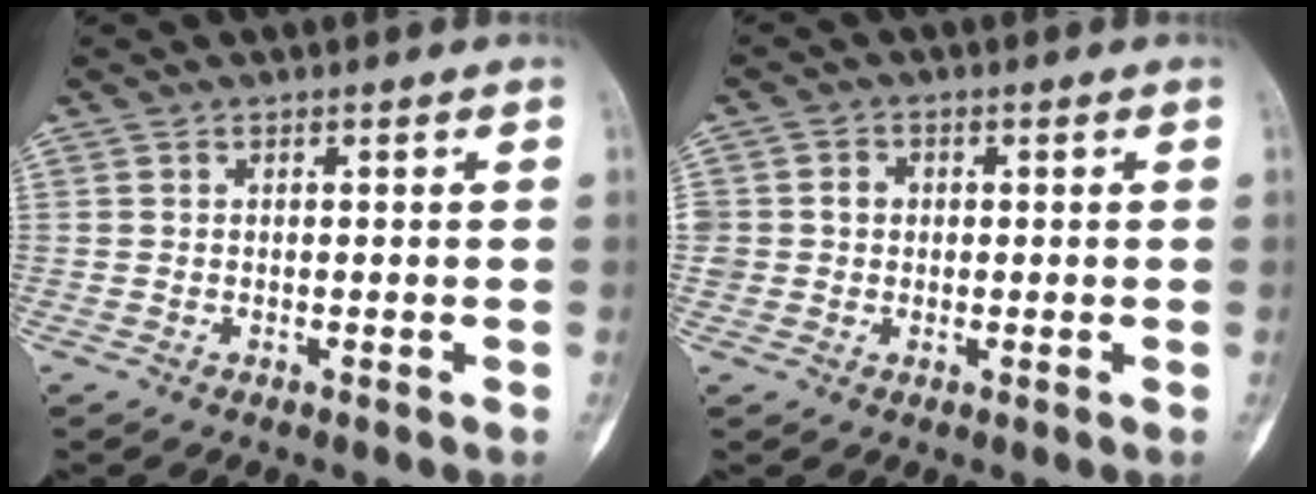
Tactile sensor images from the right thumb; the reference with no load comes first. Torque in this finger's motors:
{"motor_torque": [0.51, 0.64, 0.38, -0.23, 0.00]}